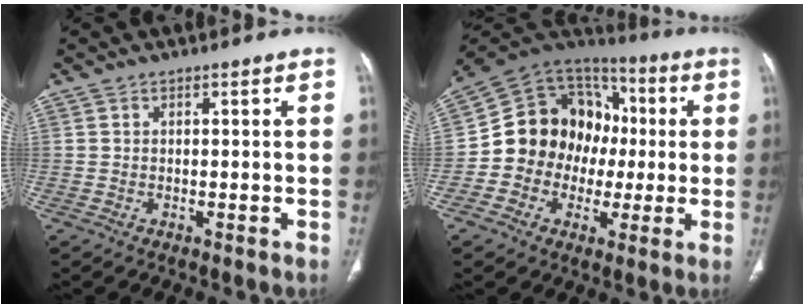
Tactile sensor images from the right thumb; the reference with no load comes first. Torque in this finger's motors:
{"motor_torque": [2.07, 2.04, 1.05, -0.66, 0.11]}